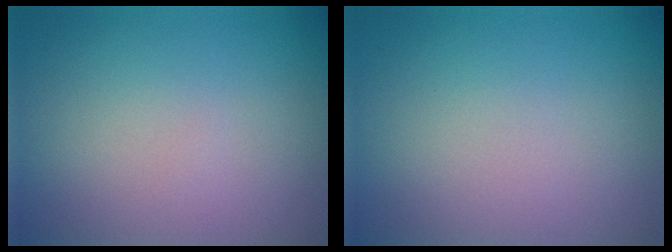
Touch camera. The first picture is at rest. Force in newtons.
{"total": 0.0}